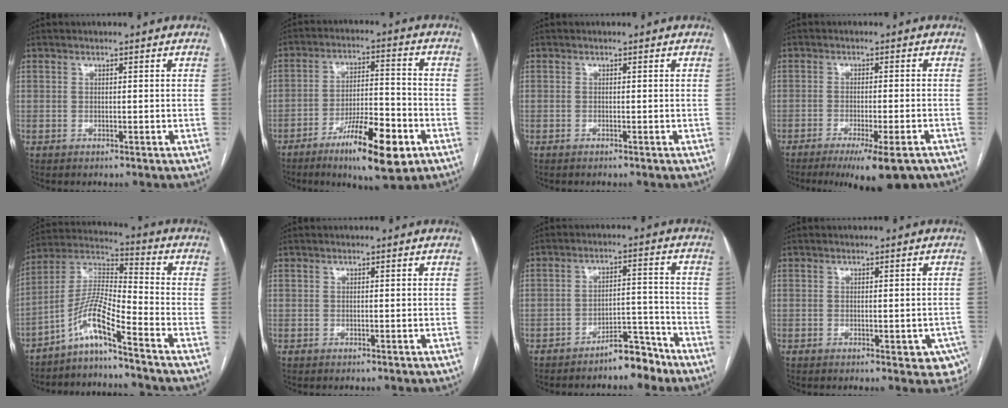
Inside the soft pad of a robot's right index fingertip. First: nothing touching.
{"total": 12.9, "force": [-6.9, 2.6, 10.7], "torque": [-0.177, -0.004, -0.105]}
{"total": 0.0}
{"total": 10.9, "force": [-8.0, 1.2, 7.3], "torque": [-0.095, -0.019, -0.115]}
{"total": 9.0, "force": [-6.2, -0.2, 6.4], "torque": [-0.142, 0.009, -0.124]}
{"total": 0.0}
{"total": 6.0, "force": [-5.0, 1.8, 2.8], "torque": [-0.035, 0.019, -0.079]}
{"total": 5.7, "force": [-2.1, 2.8, 4.4], "torque": [-0.031, 0.002, -0.022]}